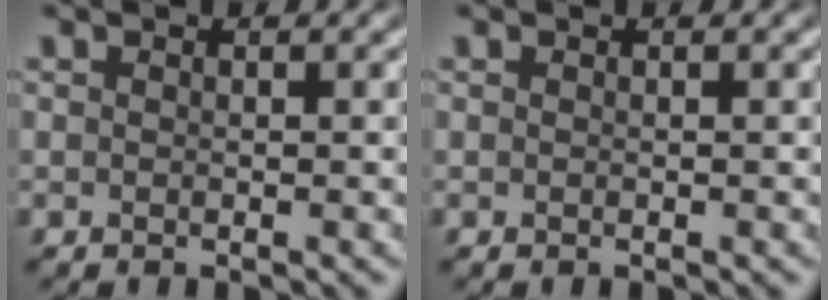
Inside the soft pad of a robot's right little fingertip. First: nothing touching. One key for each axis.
{"total": 0.0}